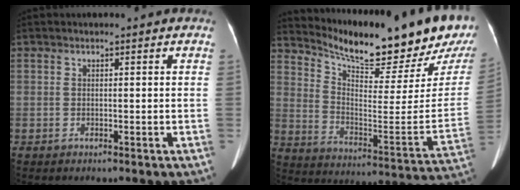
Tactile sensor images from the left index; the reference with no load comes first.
{"total": 24.9, "force": [21.5, 2.4, 12.5], "torque": [-0.207, -0.076, 0.298]}